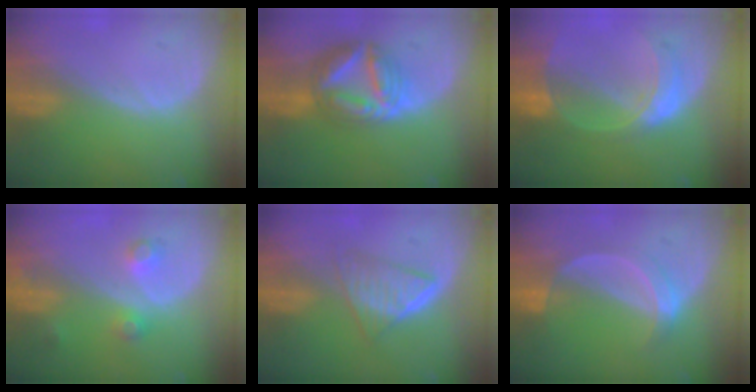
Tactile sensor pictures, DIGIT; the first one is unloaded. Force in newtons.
{"total": 9.0, "press": 8.9, "slide": 0.8}
{"total": 7.6, "press": 6.6, "slide": 3.7}
{"total": 3.8, "press": 3.4, "slide": 1.6}
{"total": 6.4, "press": 5.4, "slide": 3.4}
{"total": 5.2, "press": 4.9, "slide": 1.6}